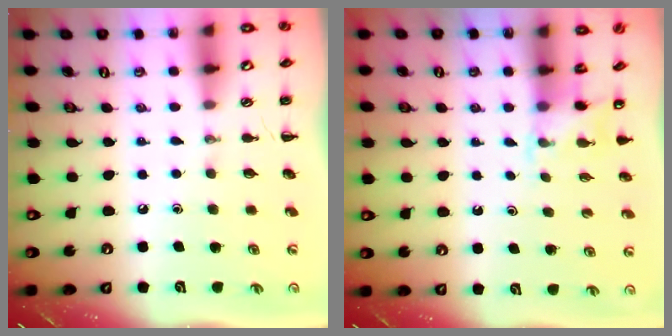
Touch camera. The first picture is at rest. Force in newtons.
{"total": 2.5, "press": 2.4, "slide": 0.9}